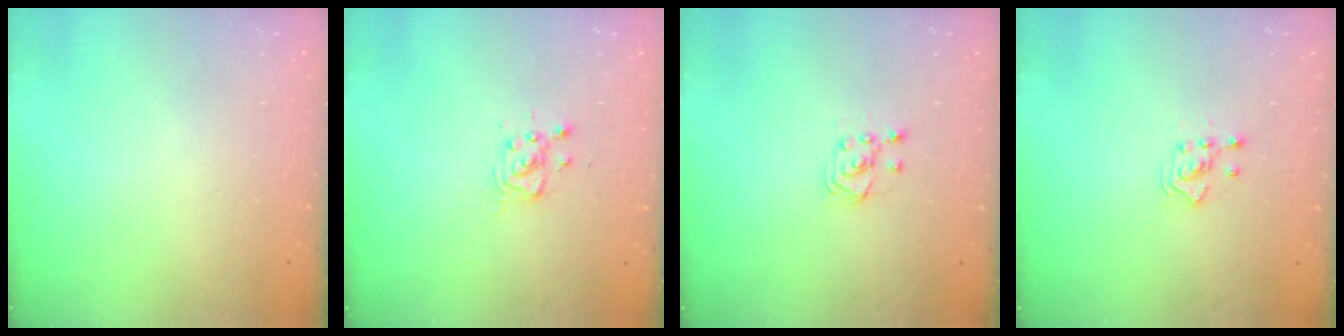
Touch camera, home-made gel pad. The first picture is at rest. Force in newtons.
{"total": 3.5, "press": 3.5, "slide": 0.4}
{"total": 2.9, "press": 2.7, "slide": 1.0}
{"total": 2.9, "press": 2.9, "slide": 0.2}